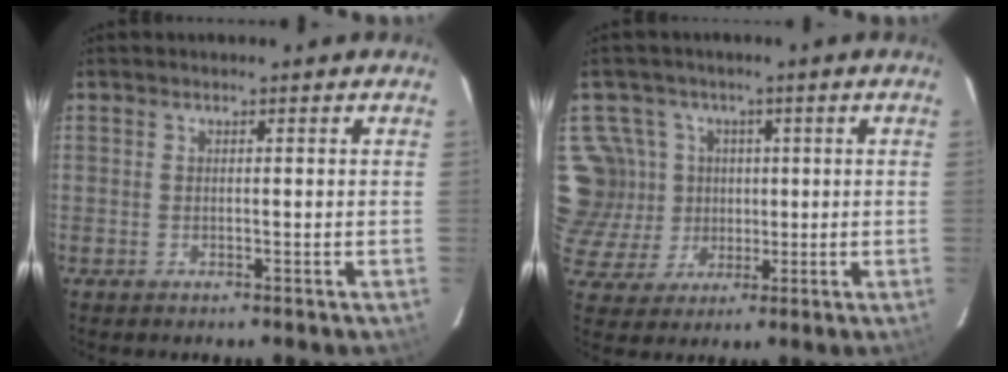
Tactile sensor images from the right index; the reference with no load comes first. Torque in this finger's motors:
{"motor_torque": [-0.03, 0.10, -0.11, -0.15]}